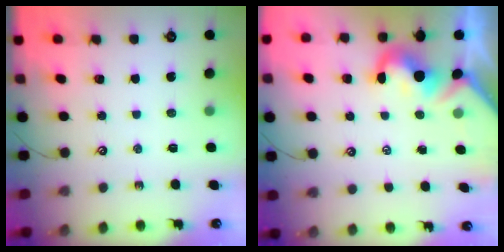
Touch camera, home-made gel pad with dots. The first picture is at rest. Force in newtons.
{"total": 3.9, "press": 3.9, "slide": 0.7}